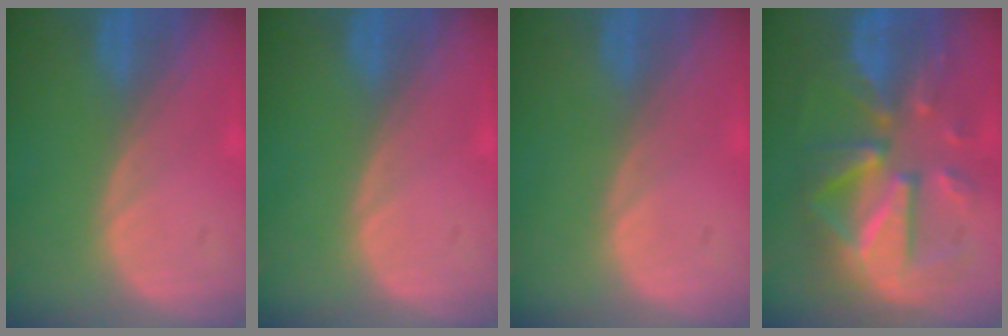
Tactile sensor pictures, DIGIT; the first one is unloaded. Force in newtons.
{"total": 0.0}
{"total": 0.0}
{"total": 12.2, "press": 12.1, "slide": 1.1}